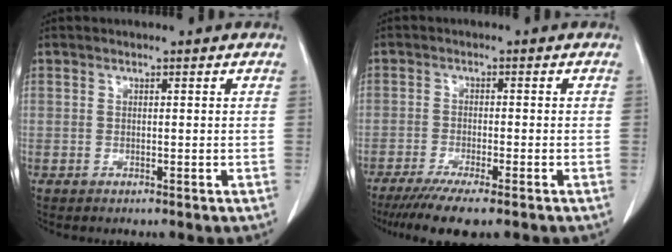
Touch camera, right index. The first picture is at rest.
{"total": 8.1, "force": [-6.1, 0.2, 5.3], "torque": [-0.080, -0.018, -0.096]}